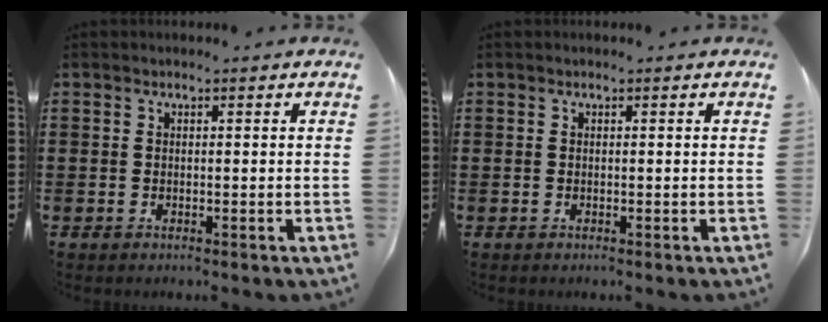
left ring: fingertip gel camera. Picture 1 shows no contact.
{"total": 0.0}